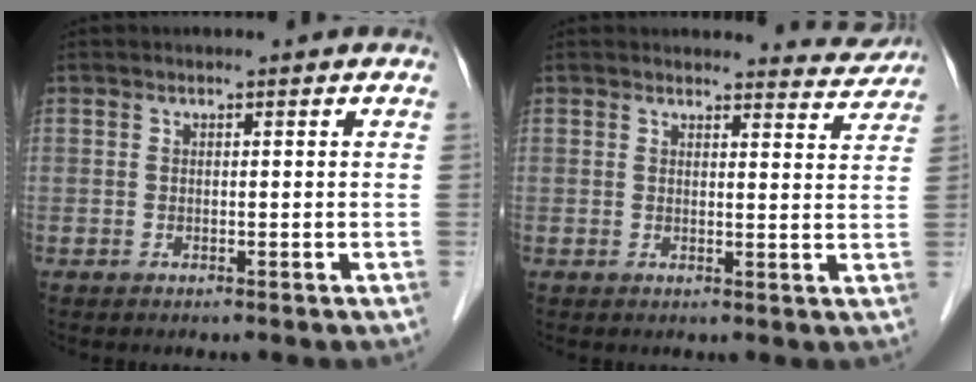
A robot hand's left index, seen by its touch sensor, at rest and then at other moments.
{"total": 4.2, "force": [4.1, 0.4, -0.6], "torque": [0.006, -0.026, 0.035]}